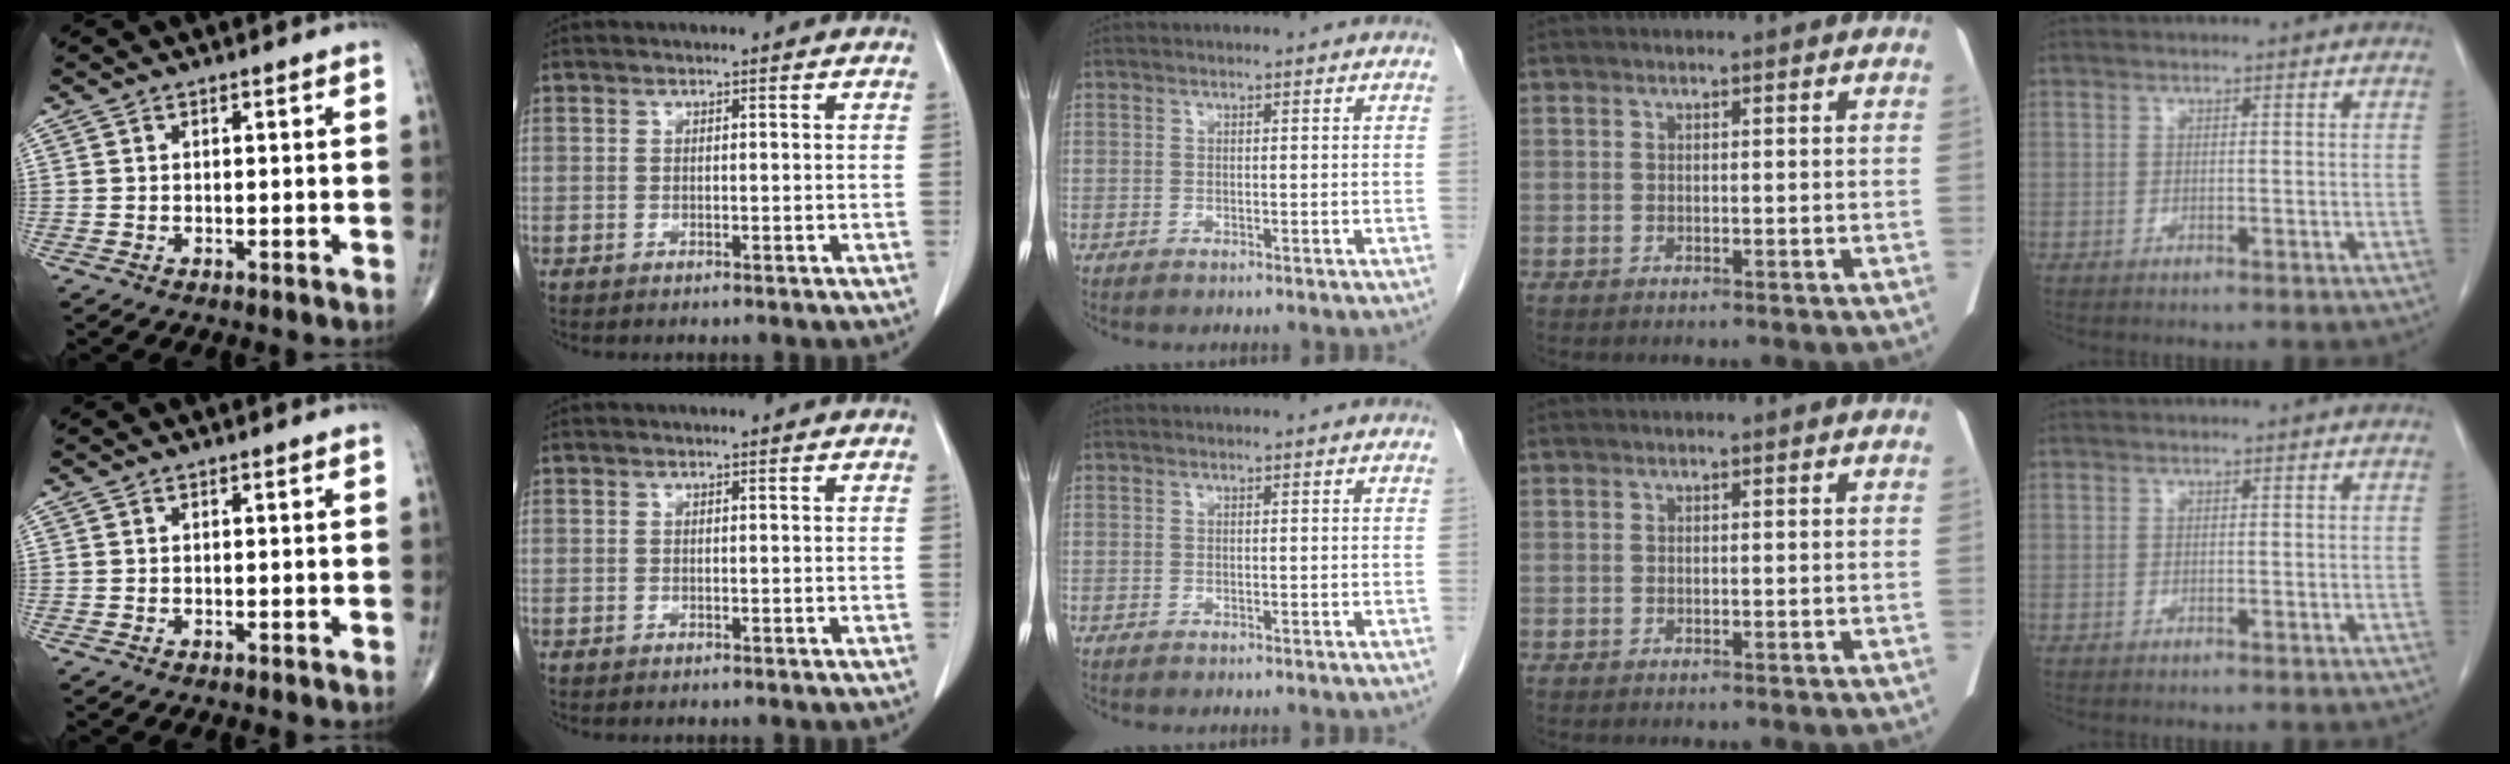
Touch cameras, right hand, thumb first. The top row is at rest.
{}